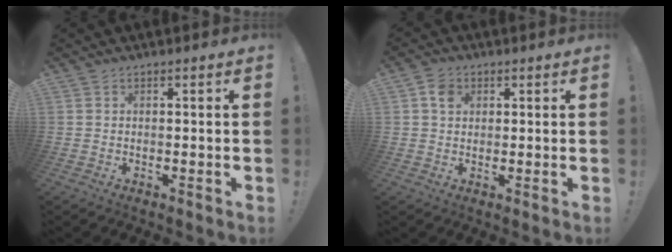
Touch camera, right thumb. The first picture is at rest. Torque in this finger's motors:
{"motor_torque": [0.47, 0.42, 0.24, -0.21, 0.00]}